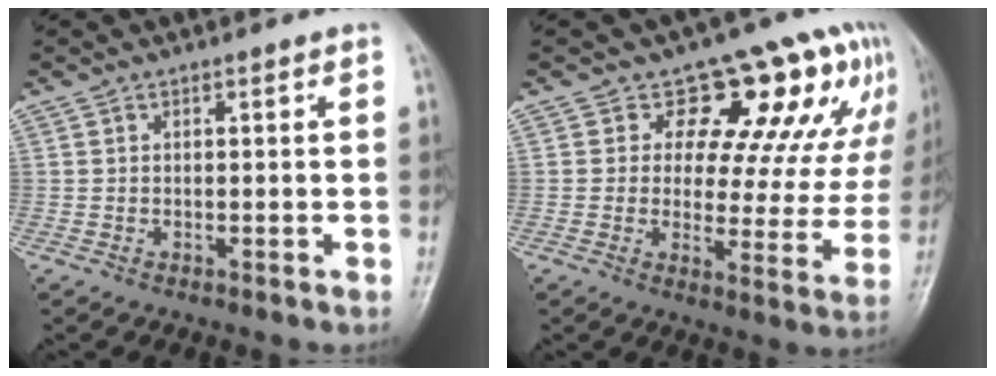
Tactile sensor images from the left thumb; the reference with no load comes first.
{"total": 15.3, "force": [9.5, 8.0, 9.0], "torque": [-0.052, -0.049, 0.105]}